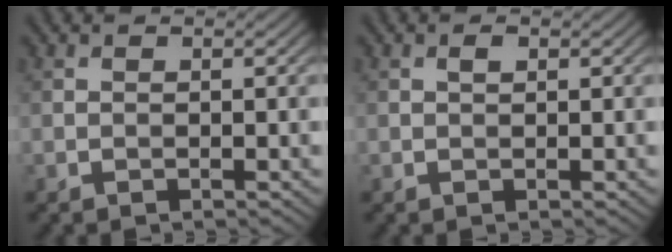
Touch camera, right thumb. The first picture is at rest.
{"total": 0.8, "force": [0.3, 0.4, 0.6], "torque": [-0.010, 0.000, 0.006]}